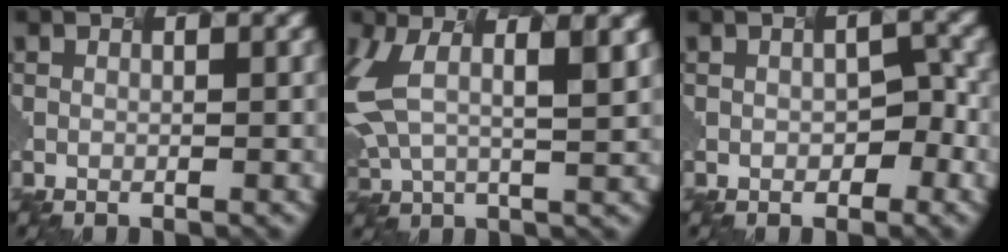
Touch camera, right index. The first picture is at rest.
{"total": 6.3, "force": [1.9, 2.7, 5.4], "torque": [-0.141, 0.003, 0.052]}
{"total": 2.2, "force": [-1.2, 1.2, 1.5], "torque": [-0.027, -0.003, -0.007]}